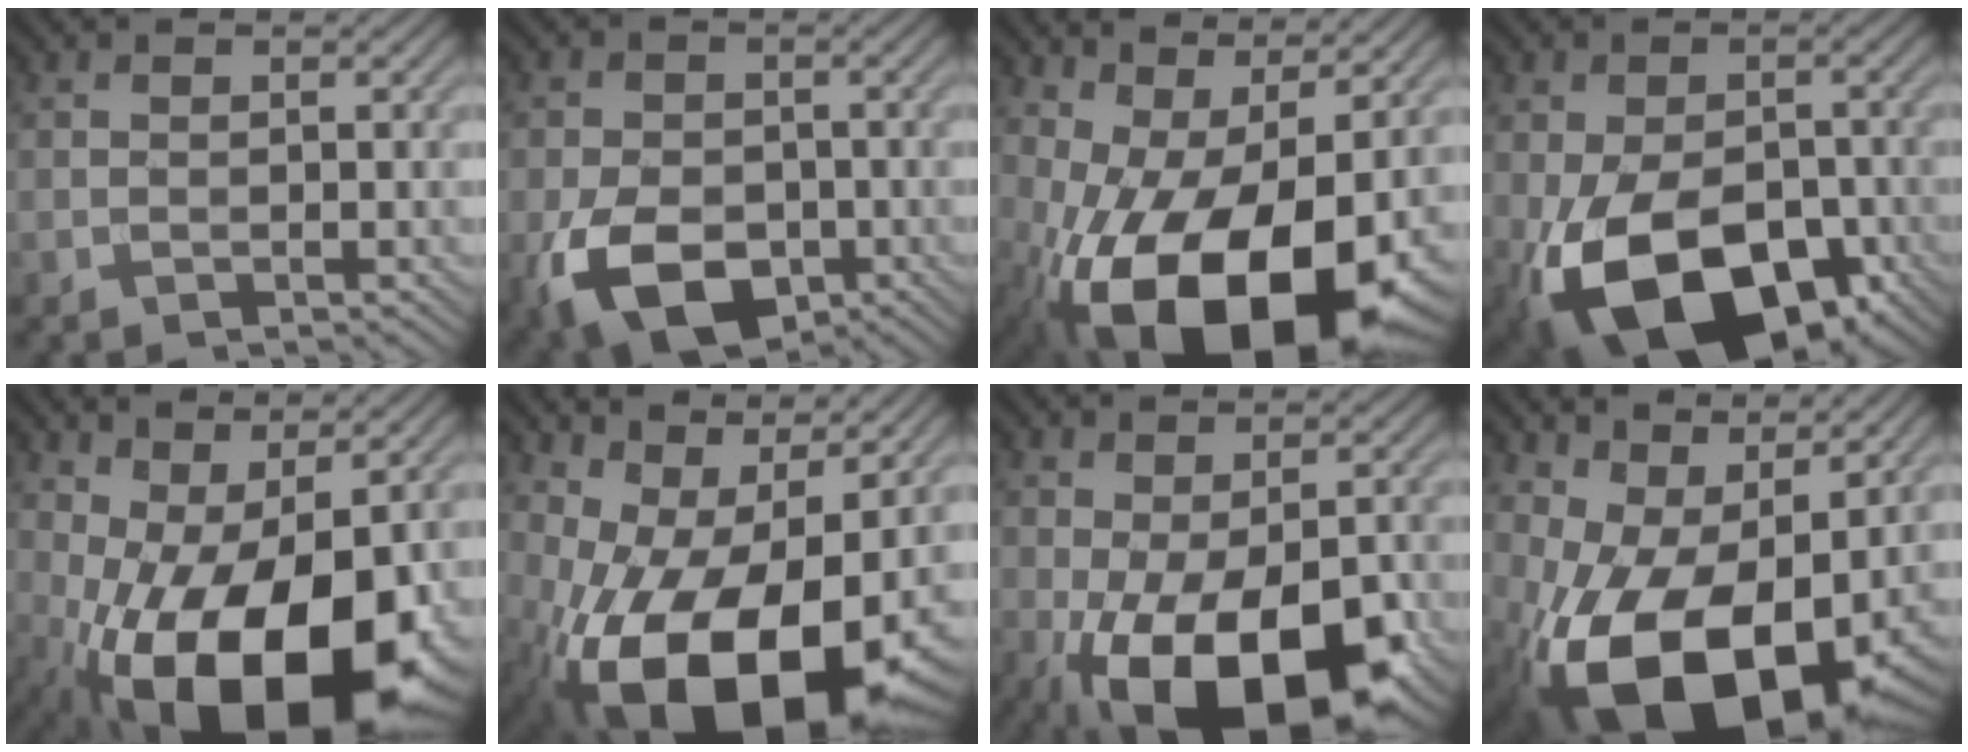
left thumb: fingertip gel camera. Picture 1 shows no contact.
{"total": 9.3, "force": [-3.8, 6.2, 5.9], "torque": [-0.130, -0.023, -0.068]}
{"total": 19.6, "force": [-5.0, 10.1, 16.0], "torque": [-0.278, -0.027, -0.064]}
{"total": 15.6, "force": [-6.3, 9.5, 10.7], "torque": [-0.207, -0.037, -0.105]}
{"total": 19.3, "force": [-4.8, 9.6, 16.0], "torque": [-0.256, -0.029, -0.050]}
{"total": 19.0, "force": [-3.3, 10.9, 15.3], "torque": [-0.256, -0.023, -0.038]}
{"total": 15.3, "force": [-6.7, 7.7, 11.4], "torque": [-0.194, -0.038, -0.092]}
{"total": 18.4, "force": [-1.9, 11.5, 14.3], "torque": [-0.256, -0.035, -0.009]}